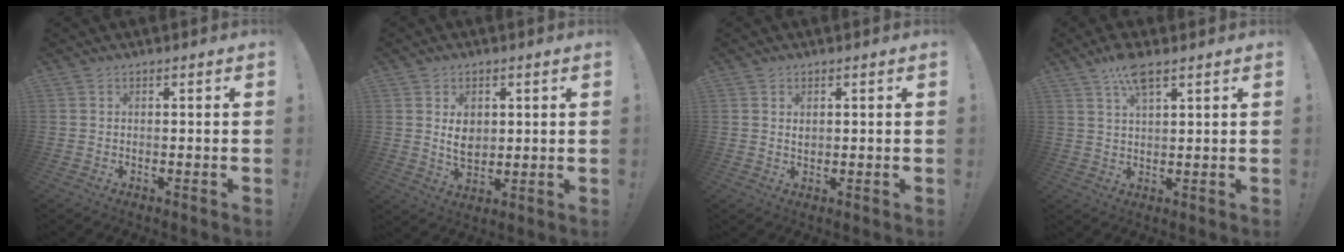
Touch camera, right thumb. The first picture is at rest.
{"total": 6.6, "force": [1.7, 5.1, 3.7], "torque": [-0.057, -0.004, 0.029]}
{"total": 1.3, "force": [0.7, 1.0, 0.5], "torque": [-0.004, -0.001, 0.011]}
{"total": 7.0, "force": [4.6, 2.2, 4.8], "torque": [-0.086, -0.017, 0.080]}